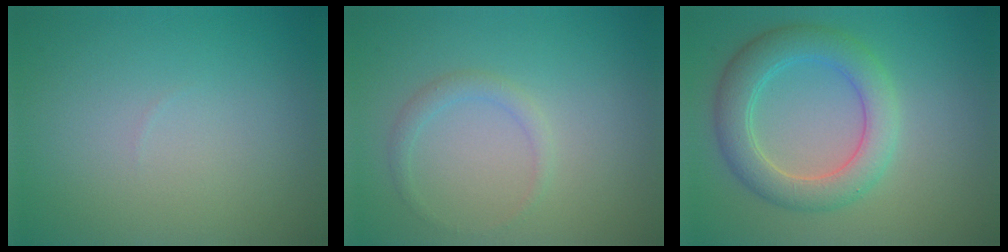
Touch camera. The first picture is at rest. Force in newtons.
{"total": 1.3, "press": 1.3, "slide": 0.1}
{"total": 4.9, "press": 4.9, "slide": 0.2}